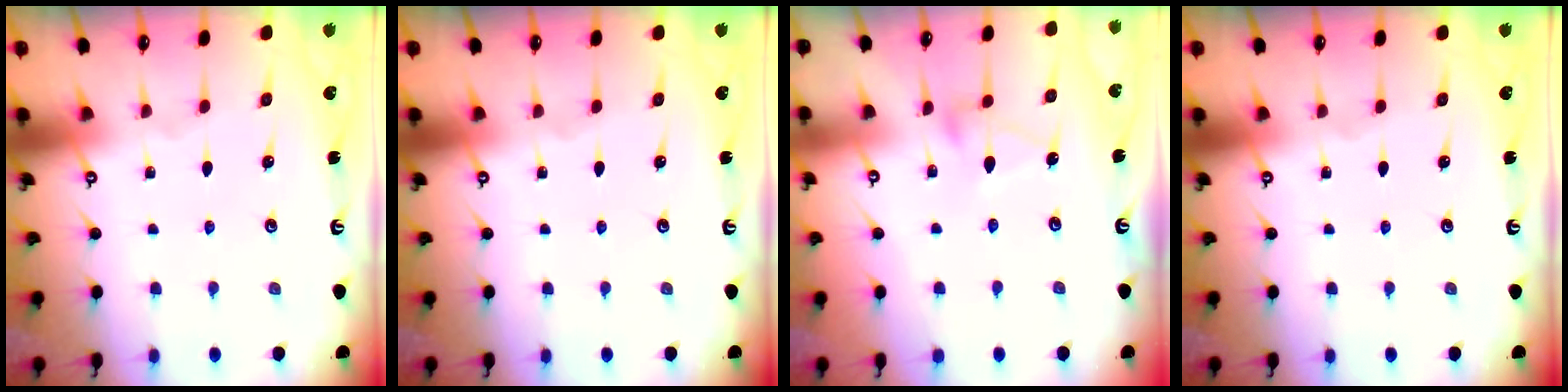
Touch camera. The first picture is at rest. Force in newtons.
{"total": 0.0}
{"total": 4.6, "press": 4.6, "slide": 0.3}
{"total": 0.0}